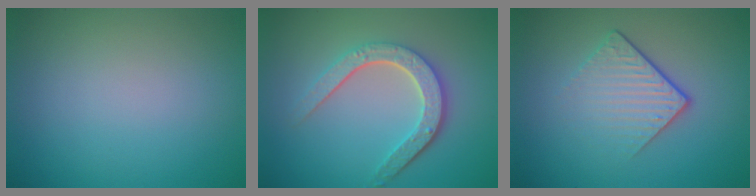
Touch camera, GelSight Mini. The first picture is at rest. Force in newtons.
{"total": 4.8, "press": 3.7, "slide": 3.0}
{"total": 4.2, "press": 2.6, "slide": 3.3}